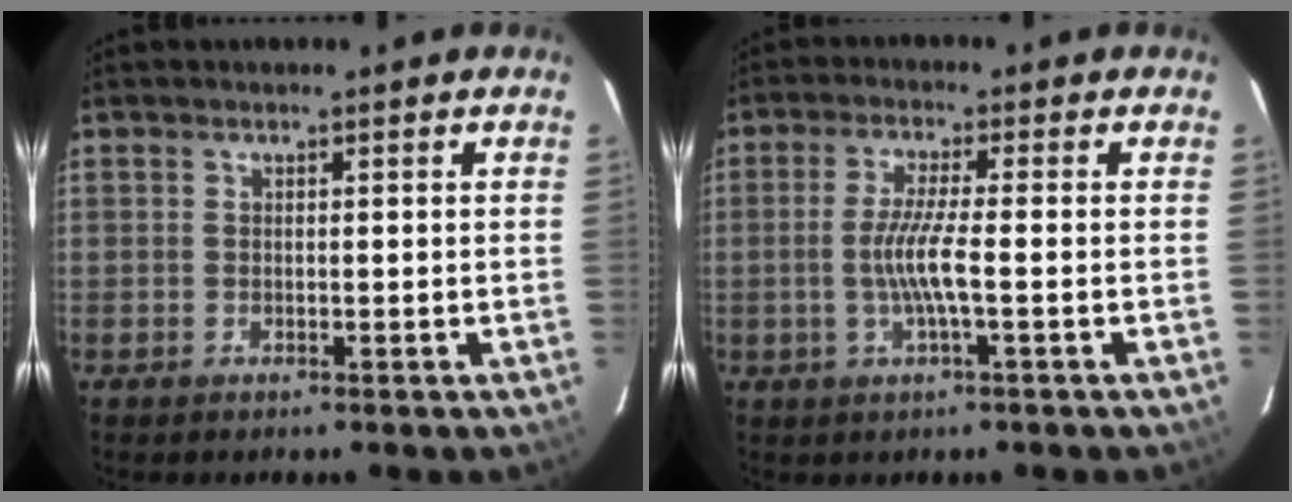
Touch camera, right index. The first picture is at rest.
{"total": 5.9, "force": [-1.3, -0.2, 5.7], "torque": [-0.113, -0.006, -0.026]}